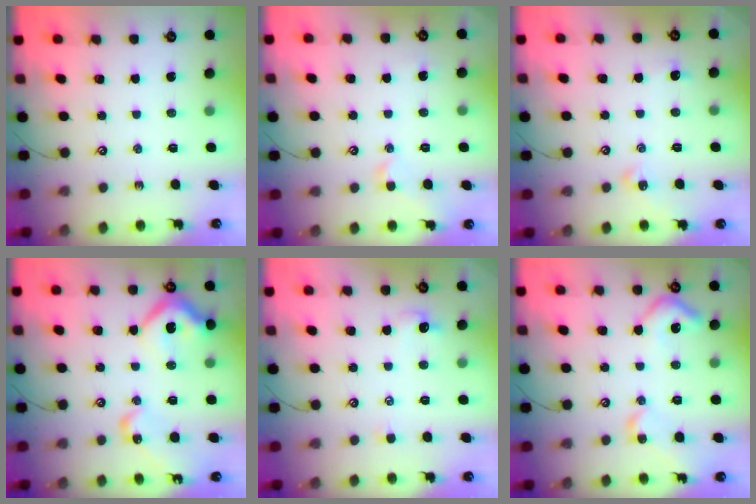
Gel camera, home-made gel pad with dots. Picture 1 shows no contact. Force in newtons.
{"total": 2.1, "press": 2.0, "slide": 0.6}
{"total": 1.4, "press": 1.3, "slide": 0.6}
{"total": 16.7, "press": 16.6, "slide": 1.7}
{"total": 0.8, "press": 0.4, "slide": 0.7}
{"total": 8.6, "press": 8.6, "slide": 1.1}